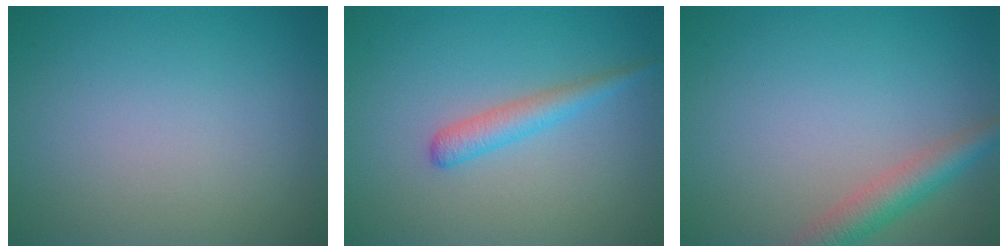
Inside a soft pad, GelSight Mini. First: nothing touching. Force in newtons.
{"total": 2.2, "press": 2.2, "slide": 0.0}
{"total": 3.4, "press": 3.4, "slide": 0.2}